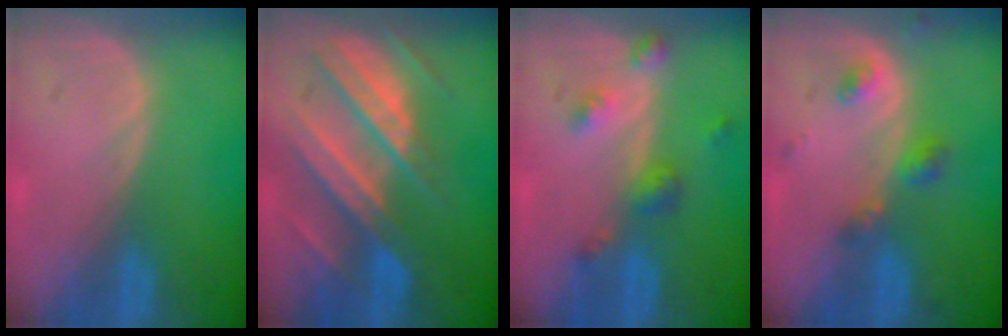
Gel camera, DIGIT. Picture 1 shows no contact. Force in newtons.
{"total": 10.3, "press": 9.2, "slide": 4.7}
{"total": 4.7, "press": 4.2, "slide": 2.2}
{"total": 3.9, "press": 3.9, "slide": 0.7}